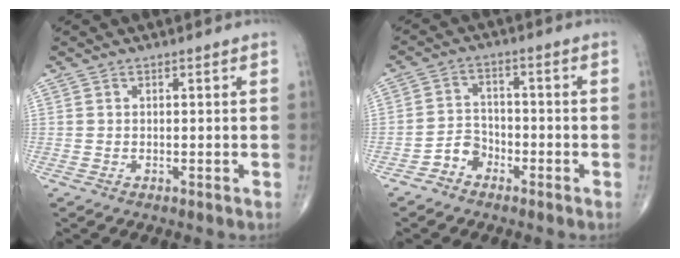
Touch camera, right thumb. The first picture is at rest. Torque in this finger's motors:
{"motor_torque": [0.03, -0.07, 0.40, -0.29, 0.08]}